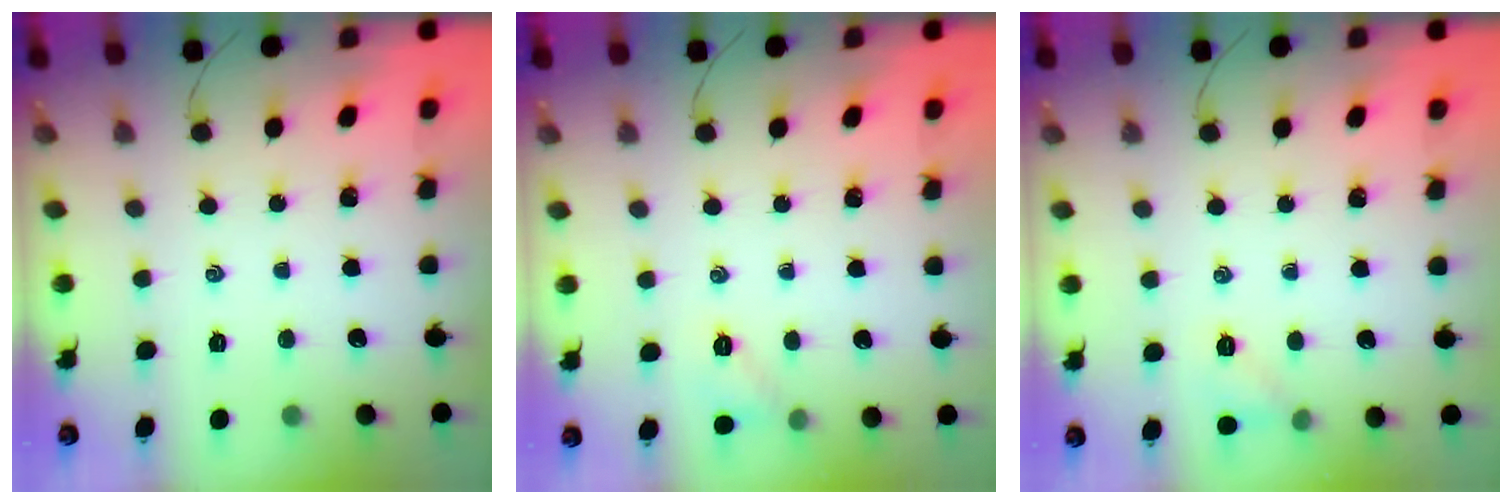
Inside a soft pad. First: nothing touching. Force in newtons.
{"total": 5.3, "press": 5.1, "slide": 1.5}
{"total": 5.6, "press": 5.3, "slide": 1.7}